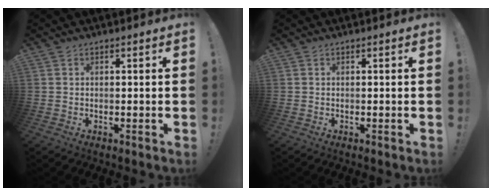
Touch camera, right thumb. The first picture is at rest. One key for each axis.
{"total": 0.0}